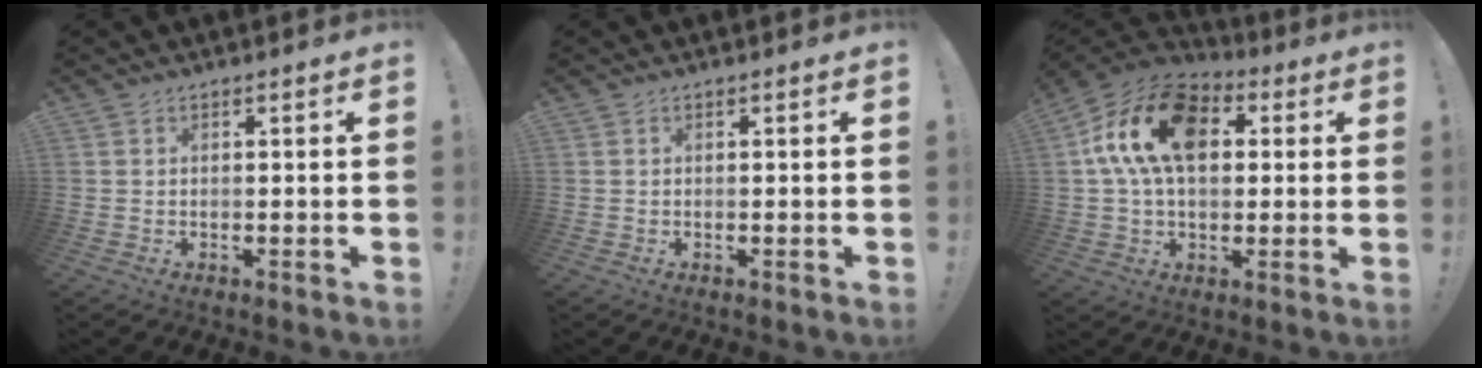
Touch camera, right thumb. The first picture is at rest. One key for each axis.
{"total": 0.0}
{"total": 19.1, "fx": 5.0, "fy": 12.0, "fz": 14.0, "tx": -0.251, "ty": 0.009, "tz": 0.087}